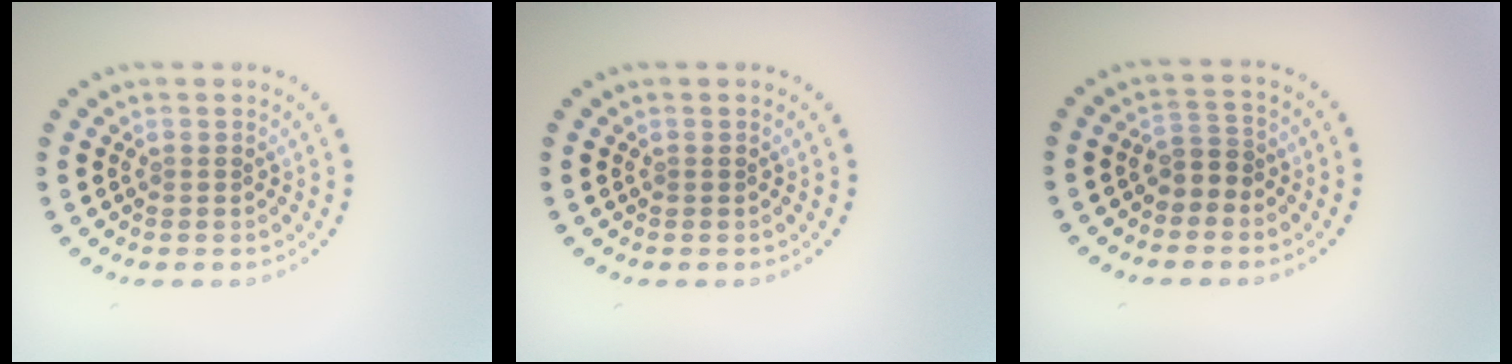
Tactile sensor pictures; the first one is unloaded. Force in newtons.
{"total": 0.0}
{"total": 2.0, "press": 1.8, "slide": 0.9}